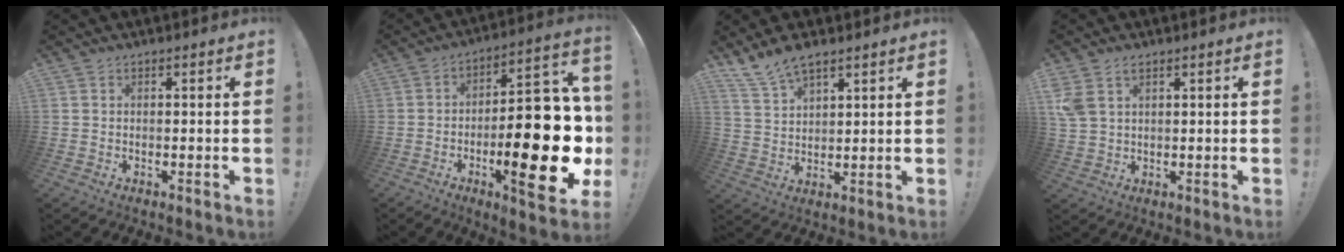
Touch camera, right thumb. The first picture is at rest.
{"total": 26.1, "force": [-6.5, 9.2, 23.5], "torque": [-0.328, 0.035, -0.091]}
{"total": 7.7, "force": [6.1, 2.8, 3.7], "torque": [-0.070, -0.031, 0.117]}
{"total": 5.0, "force": [2.8, 3.0, 2.9], "torque": [-0.049, -0.009, 0.056]}